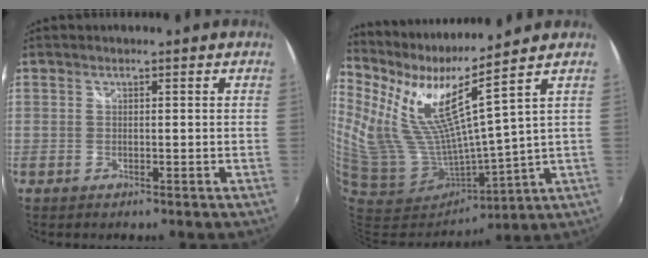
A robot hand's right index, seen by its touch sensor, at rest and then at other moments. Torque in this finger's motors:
{"motor_torque": [0.29, 0.49, 0.60, 0.09]}